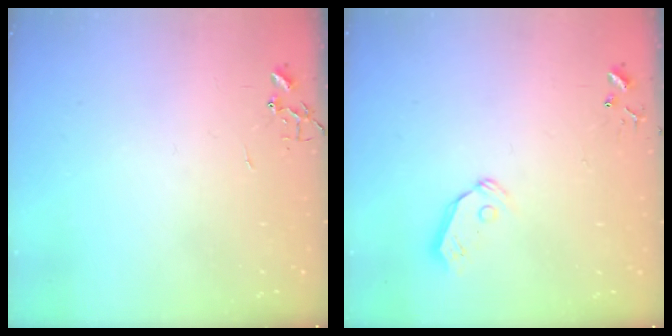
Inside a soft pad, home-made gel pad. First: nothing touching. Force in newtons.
{"total": 7.3, "press": 7.2, "slide": 0.8}